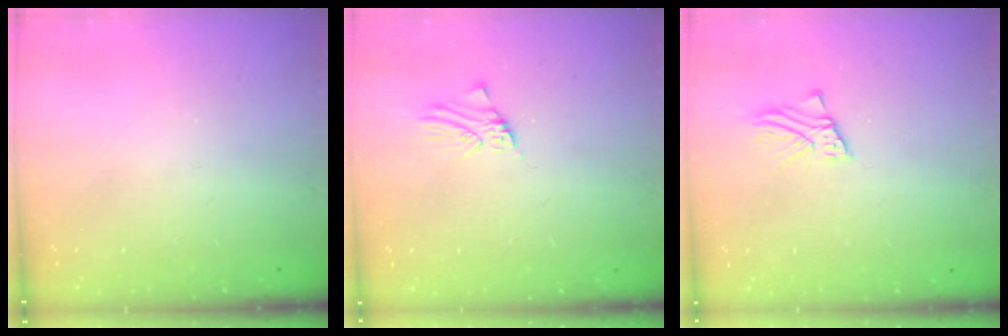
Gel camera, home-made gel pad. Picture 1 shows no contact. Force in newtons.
{"total": 0.7, "press": 0.7, "slide": 0.0}
{"total": 2.4, "press": 2.4, "slide": 0.2}